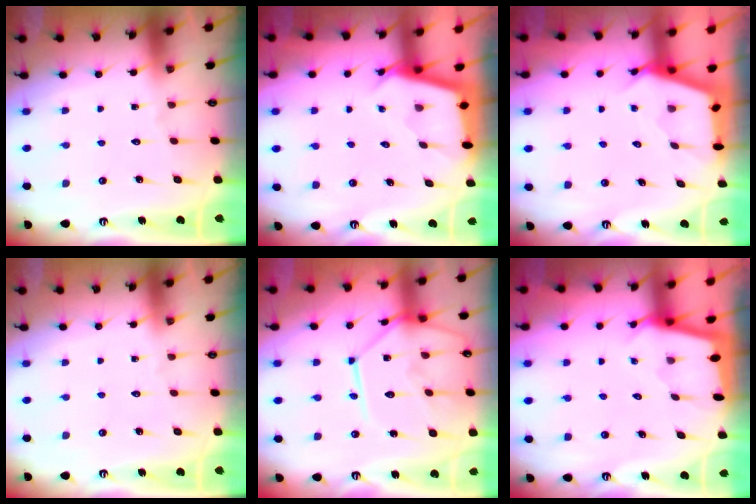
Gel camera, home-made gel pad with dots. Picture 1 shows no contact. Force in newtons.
{"total": 2.5, "press": 2.5, "slide": 0.1}
{"total": 2.7, "press": 2.7, "slide": 0.3}
{"total": 0.0}
{"total": 16.8, "press": 16.7, "slide": 1.7}
{"total": 1.7, "press": 1.7, "slide": 0.3}